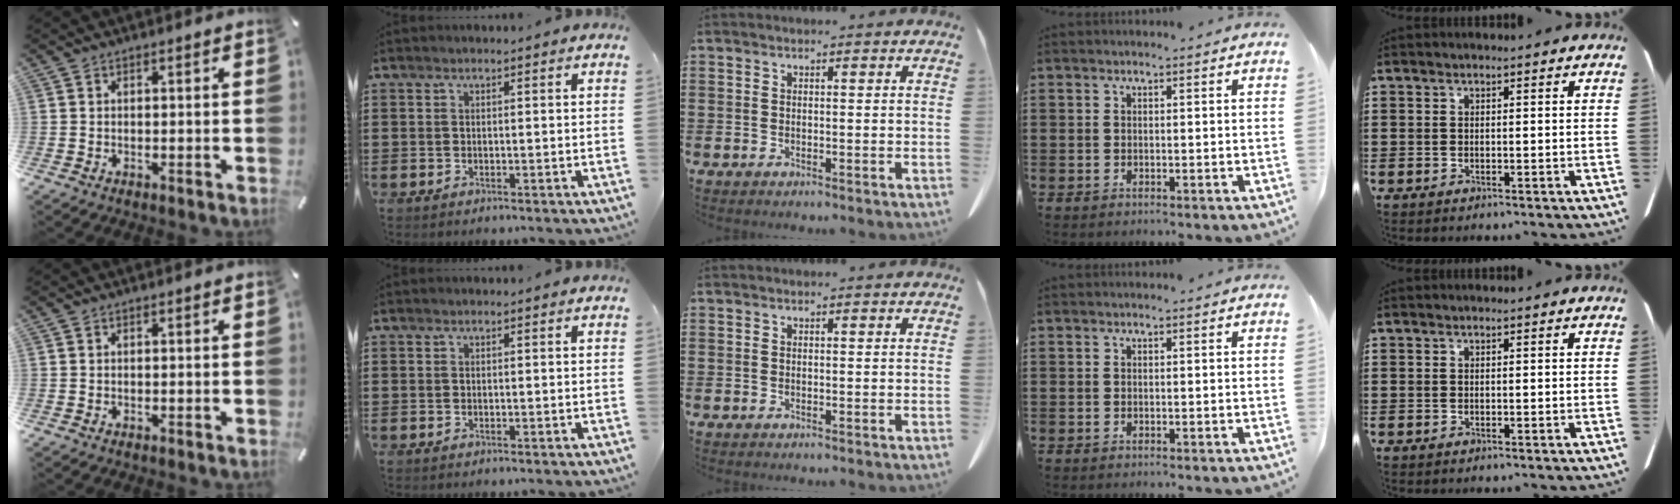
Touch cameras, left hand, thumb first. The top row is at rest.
{}